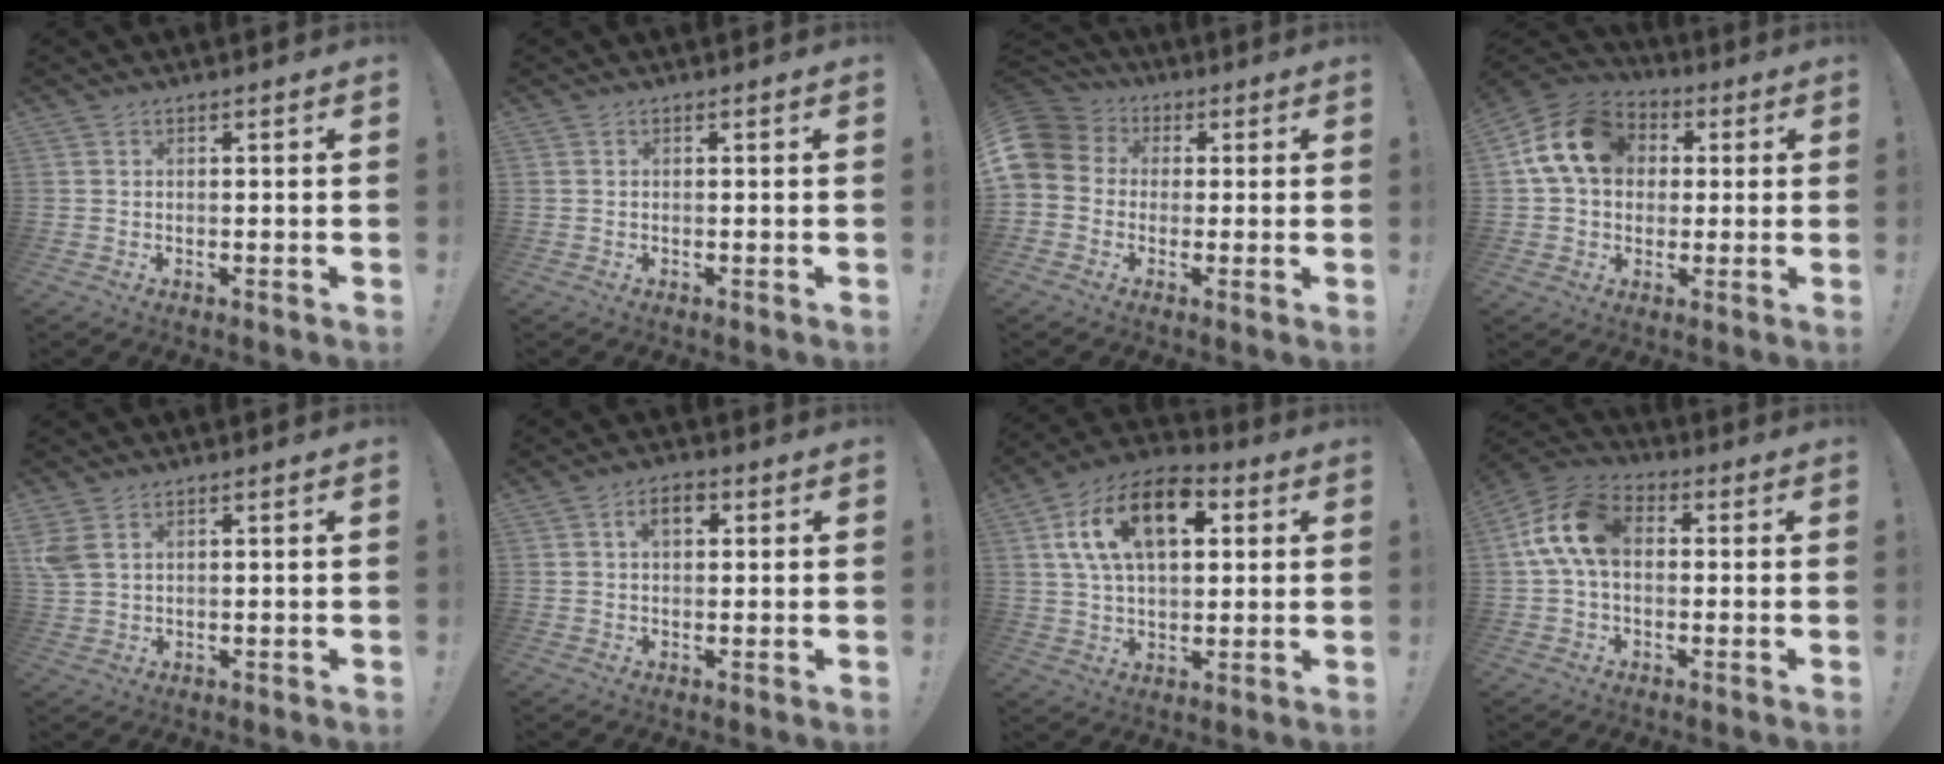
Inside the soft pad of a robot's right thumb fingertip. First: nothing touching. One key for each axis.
{"total": 0.0}
{"total": 8.7, "fx": 0.3, "fy": 7.8, "fz": 3.7, "tx": -0.078, "ty": 0.011, "tz": 0.011}
{"total": 15.7, "fx": 3.9, "fy": 12.1, "fz": 9.3, "tx": -0.149, "ty": 0.008, "tz": 0.080}
{"total": 4.9, "fx": 2.5, "fy": 2.9, "fz": 3.1, "tx": -0.066, "ty": -0.005, "tz": 0.049}
{"total": 4.7, "fx": 1.4, "fy": 2.9, "fz": 3.5, "tx": -0.055, "ty": 0.006, "tz": 0.020}
{"total": 18.1, "fx": 6.4, "fy": 10.3, "fz": 13.4, "tx": -0.228, "ty": -0.001, "tz": 0.114}
{"total": 13.7, "fx": 1.7, "fy": 8.6, "fz": 10.5, "tx": -0.197, "ty": 0.012, "tz": 0.034}